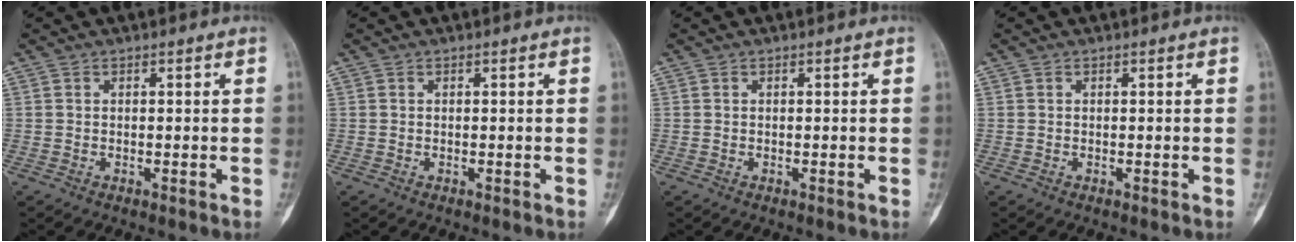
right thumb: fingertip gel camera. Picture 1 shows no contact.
{"total": 0.0}
{"total": 0.0}
{"total": 0.0}